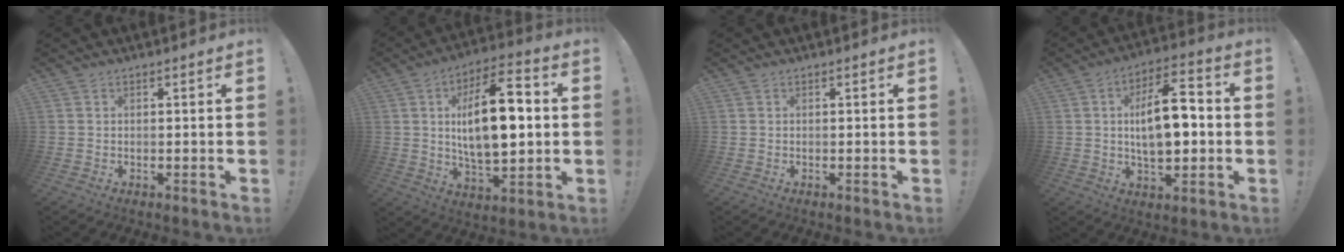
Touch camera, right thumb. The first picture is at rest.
{"total": 18.7, "force": [1.7, 8.4, 16.6], "torque": [-0.279, 0.002, 0.018]}
{"total": 0.0}
{"total": 15.5, "force": [0.1, 7.8, 13.4], "torque": [-0.216, 0.009, -0.001]}